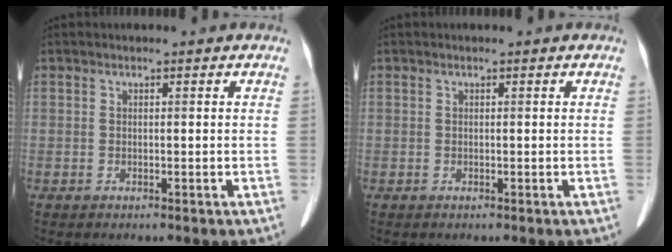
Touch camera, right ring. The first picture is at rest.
{"total": 0.0}